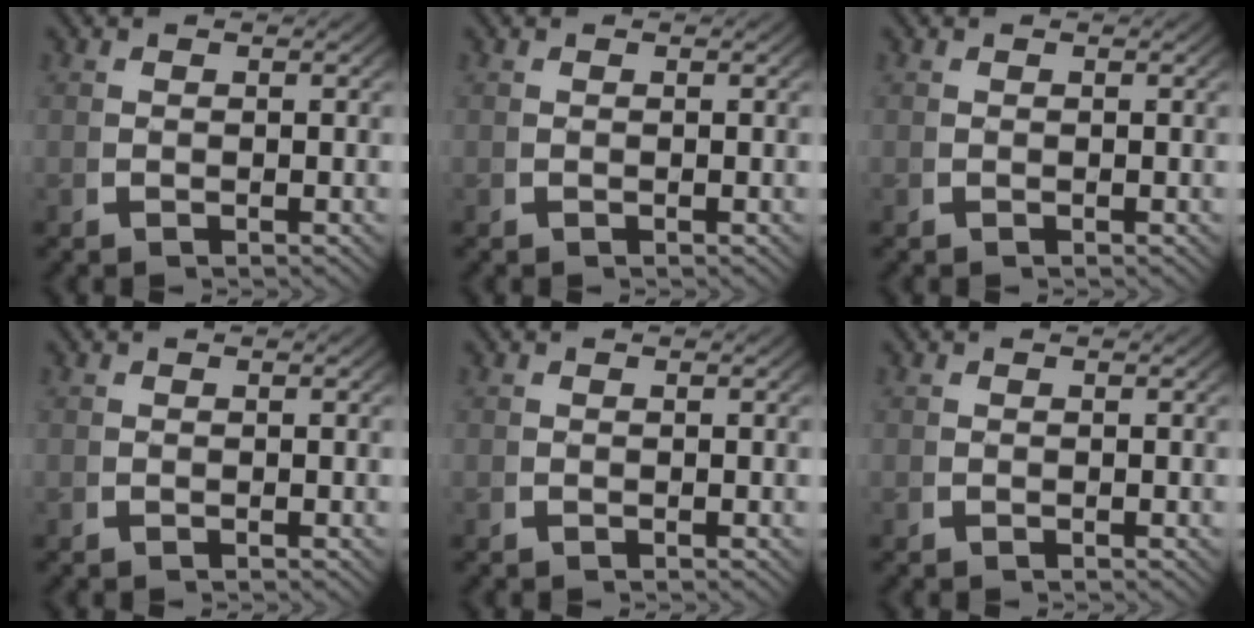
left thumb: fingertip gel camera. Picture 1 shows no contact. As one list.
[{"total": 0.0}, {"total": 0.0}, {"total": 0.0}, {"total": 0.0}, {"total": 0.0}]